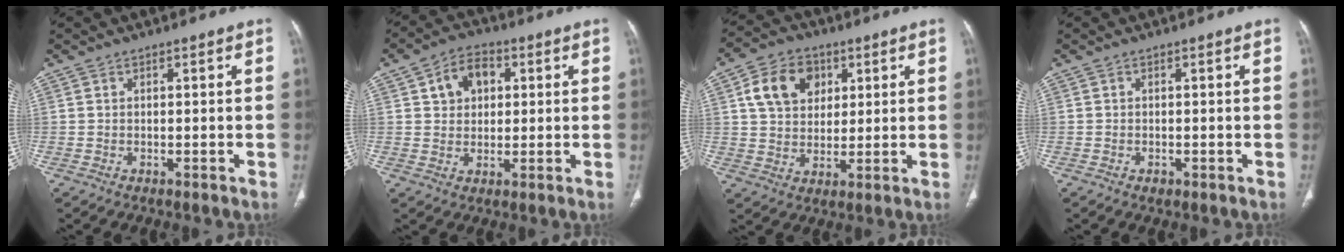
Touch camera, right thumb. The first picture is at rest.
{"total": 7.5, "force": [2.3, 5.5, 4.5], "torque": [-0.046, 0.004, 0.035]}
{"total": 11.2, "force": [3.9, 8.5, 6.2], "torque": [-0.082, -0.005, 0.067]}
{"total": 0.9, "force": [-0.4, 0.6, 0.5], "torque": [-0.008, 0.000, -0.004]}